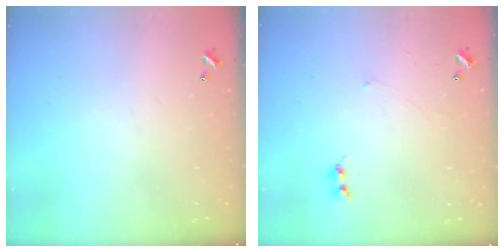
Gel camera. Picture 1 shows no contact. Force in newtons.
{"total": 1.6, "press": 1.5, "slide": 0.5}